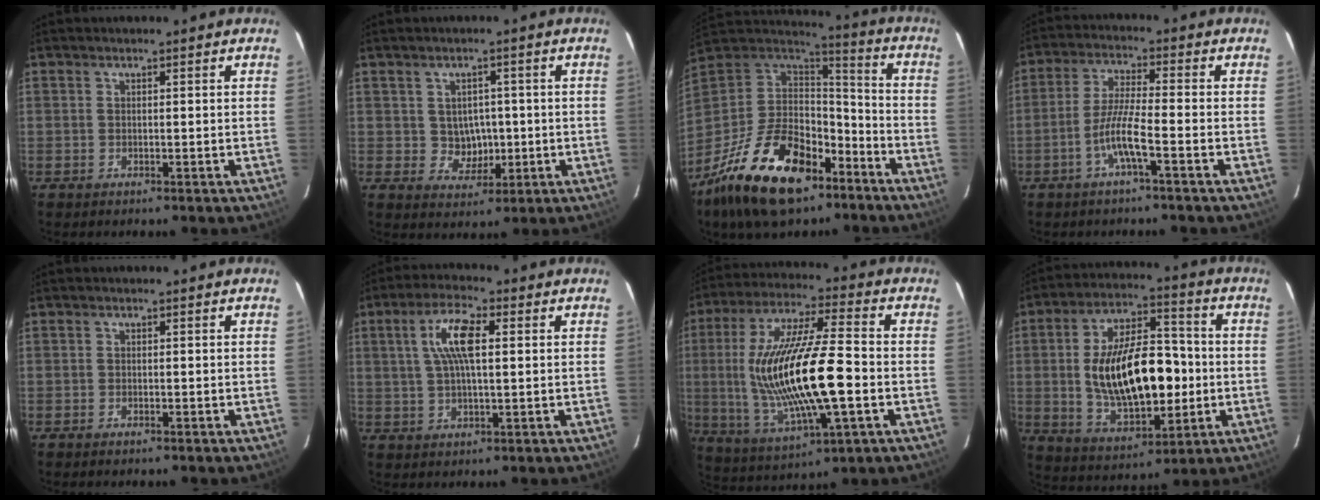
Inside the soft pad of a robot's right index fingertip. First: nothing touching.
{"total": 4.4, "force": [0.0, 4.0, 1.8], "torque": [-0.034, 0.008, 0.010]}
{"total": 27.1, "force": [-16.0, 14.1, 16.7], "torque": [-0.345, -0.013, -0.259]}
{"total": 6.6, "force": [-3.1, -0.1, 5.8], "torque": [-0.123, 0.002, -0.061]}
{"total": 0.7, "force": [-0.6, 0.2, 0.2], "torque": [-0.006, -0.001, -0.012]}
{"total": 8.3, "force": [1.9, 2.5, 7.6], "torque": [-0.149, 0.014, 0.036]}
{"total": 21.1, "force": [-2.1, 5.2, 20.4], "torque": [-0.395, -0.008, -0.026]}
{"total": 19.5, "force": [-1.1, 9.6, 17.0], "torque": [-0.312, 0.010, 0.000]}